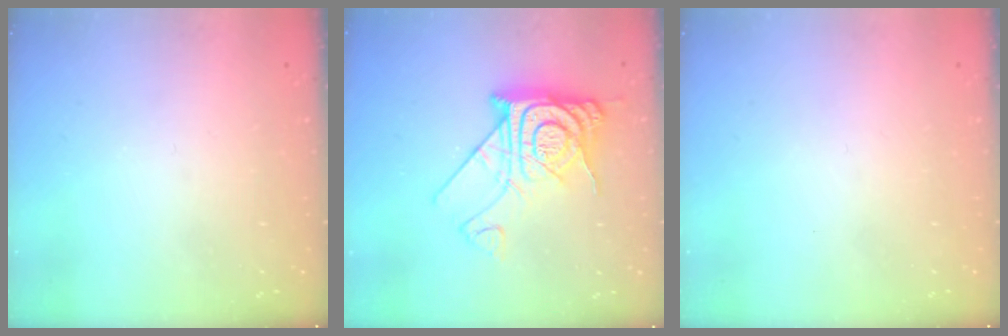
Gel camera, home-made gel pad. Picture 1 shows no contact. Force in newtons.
{"total": 17.5, "press": 17.4, "slide": 1.6}
{"total": 1.8, "press": 1.7, "slide": 0.1}